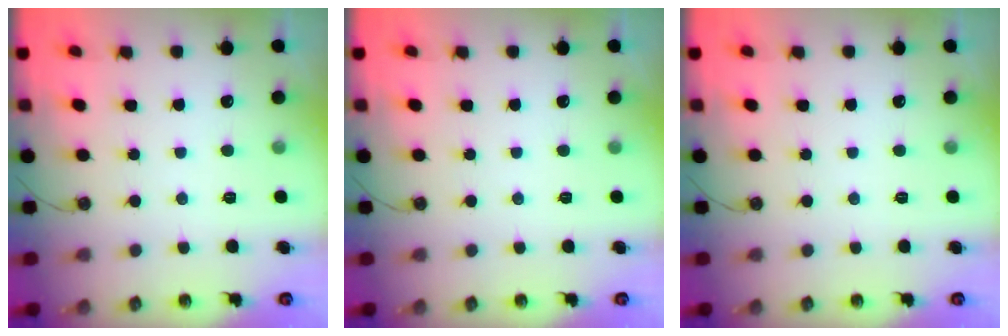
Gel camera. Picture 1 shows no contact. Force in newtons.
{"total": 0.0}
{"total": 0.0}